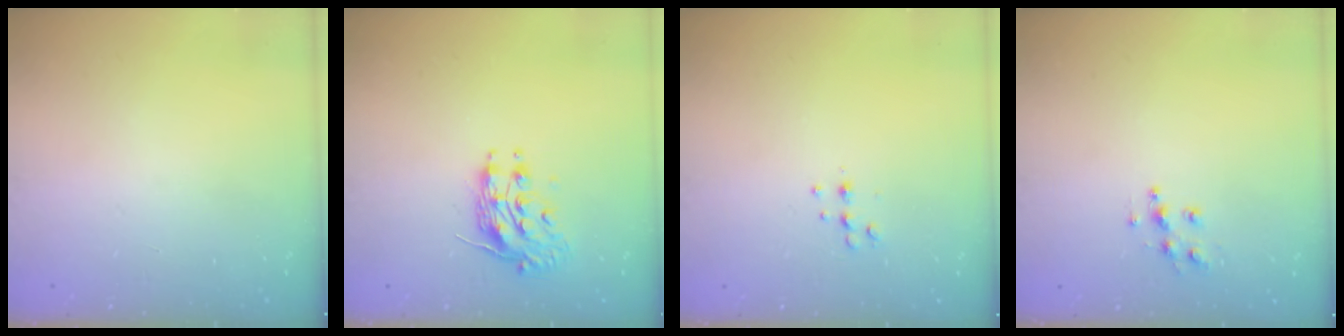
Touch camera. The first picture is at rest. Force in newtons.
{"total": 9.8, "press": 9.7, "slide": 0.8}
{"total": 5.3, "press": 5.2, "slide": 0.8}
{"total": 7.3, "press": 7.3, "slide": 0.1}